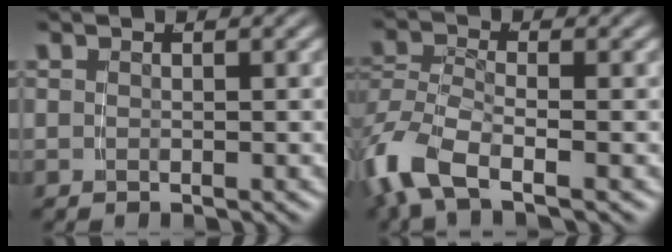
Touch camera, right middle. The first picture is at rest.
{"total": 4.2, "force": [-2.5, 1.5, 2.9], "torque": [-0.089, -0.021, -0.036]}